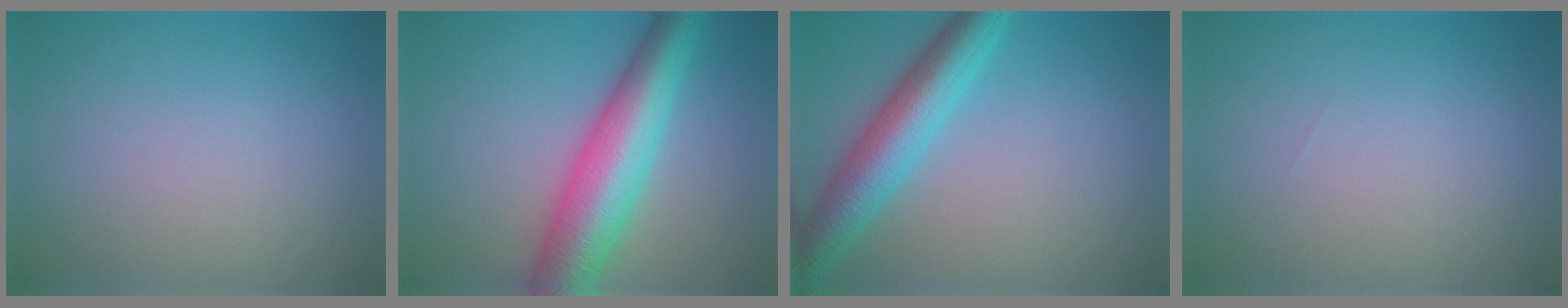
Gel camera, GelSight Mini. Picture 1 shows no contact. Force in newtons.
{"total": 9.8, "press": 9.8, "slide": 0.2}
{"total": 6.1, "press": 6.1, "slide": 0.1}
{"total": 0.0}